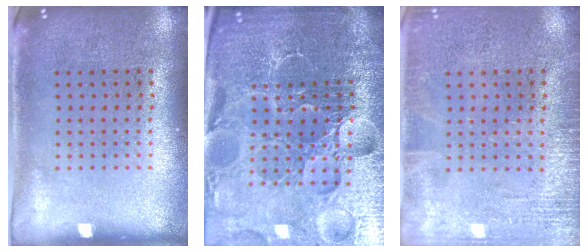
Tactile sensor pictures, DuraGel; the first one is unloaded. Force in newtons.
{"total": 6.2, "press": 5.6, "slide": 2.7}
{"total": 2.4, "press": 2.4, "slide": 0.3}